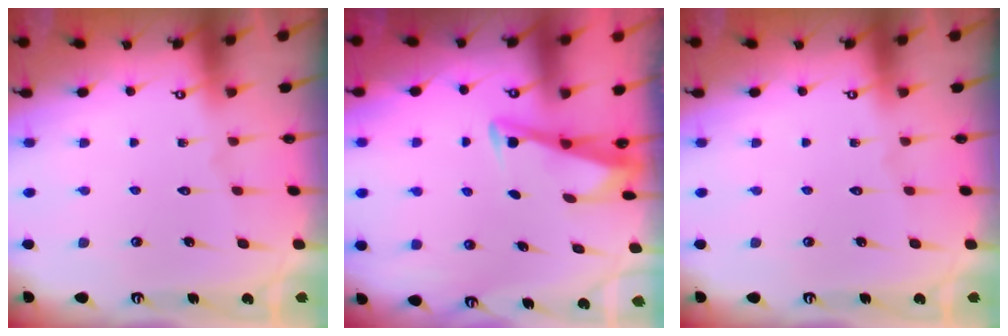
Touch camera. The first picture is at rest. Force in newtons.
{"total": 3.4, "press": 3.3, "slide": 0.4}
{"total": 0.0}